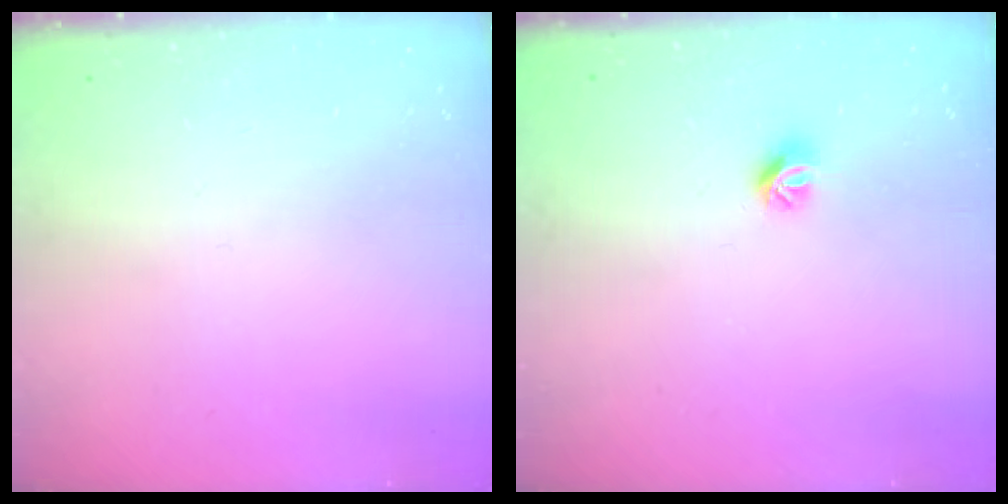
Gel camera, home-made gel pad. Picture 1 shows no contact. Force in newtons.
{"total": 6.5, "press": 6.5, "slide": 0.7}